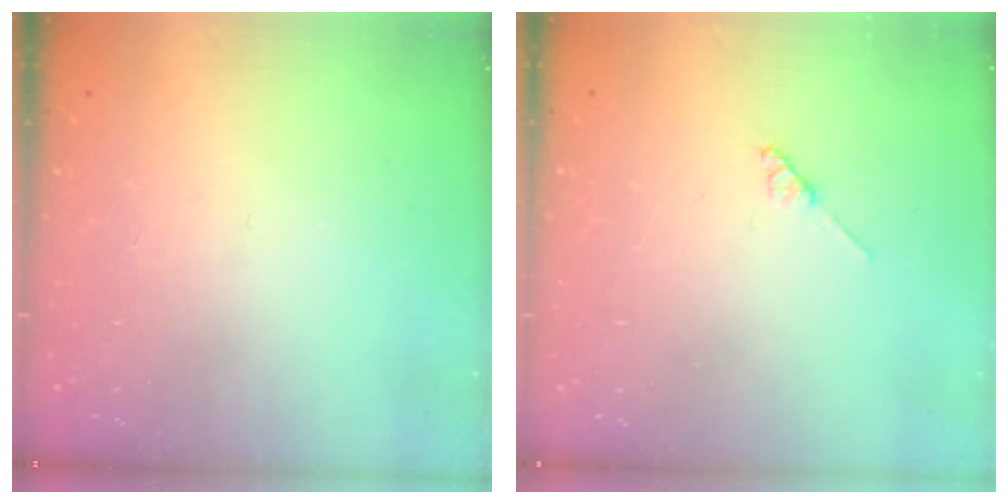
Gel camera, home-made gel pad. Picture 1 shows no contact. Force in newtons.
{"total": 2.0, "press": 1.9, "slide": 0.3}